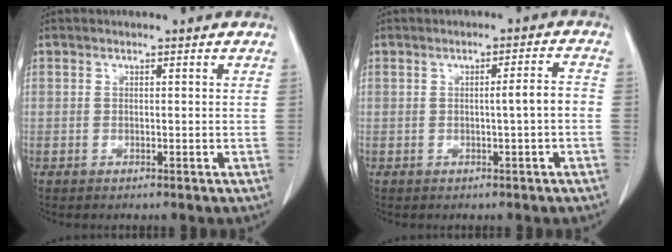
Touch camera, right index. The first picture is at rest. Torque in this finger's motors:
{"motor_torque": [0.54, -0.23, 0.13, 0.05]}